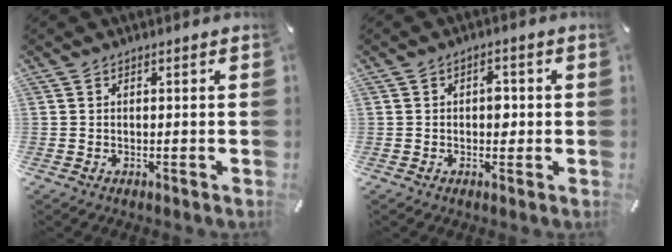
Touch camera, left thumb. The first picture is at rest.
{"total": 3.2, "force": [0.0, 2.1, 2.4], "torque": [-0.025, -0.002, -0.008]}